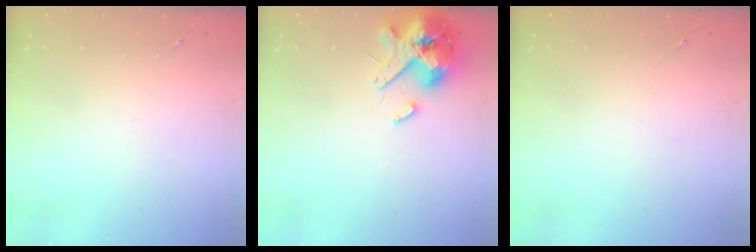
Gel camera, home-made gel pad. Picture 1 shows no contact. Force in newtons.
{"total": 13.6, "press": 13.5, "slide": 2.2}
{"total": 0.0}